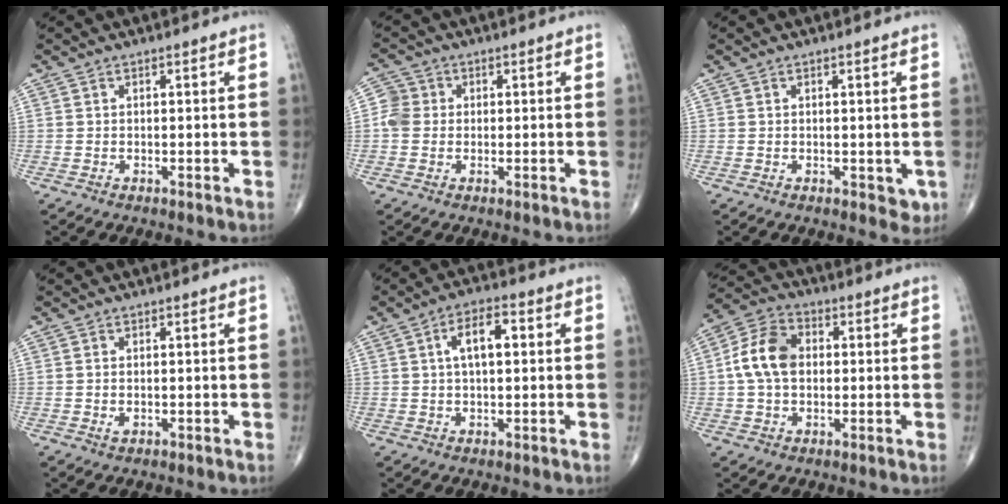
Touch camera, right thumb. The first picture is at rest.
{"total": 3.8, "force": [0.0, 3.5, 1.4], "torque": [-0.017, 0.009, -0.009]}
{"total": 2.1, "force": [0.1, 1.4, 1.6], "torque": [-0.009, -0.003, 0.004]}
{"total": 1.2, "force": [-0.2, 0.7, 0.9], "torque": [-0.018, 0.002, -0.002]}
{"total": 6.7, "force": [1.3, 3.1, 5.8], "torque": [-0.093, 0.013, 0.016]}
{"total": 9.9, "force": [0.6, 7.0, 7.0], "torque": [-0.127, 0.023, 0.002]}